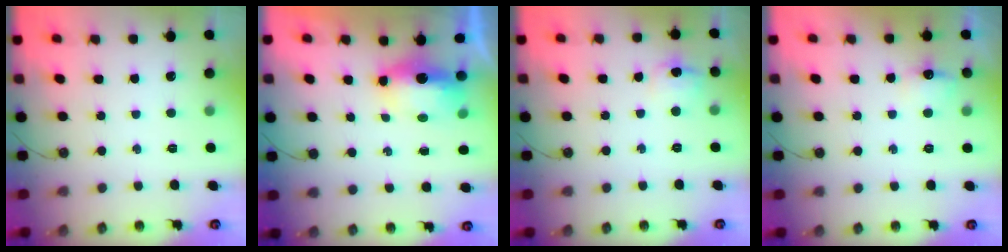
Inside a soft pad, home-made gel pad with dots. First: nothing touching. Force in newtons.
{"total": 10.0, "press": 8.0, "slide": 6.1}
{"total": 7.5, "press": 7.5, "slide": 0.7}
{"total": 7.2, "press": 7.1, "slide": 0.7}